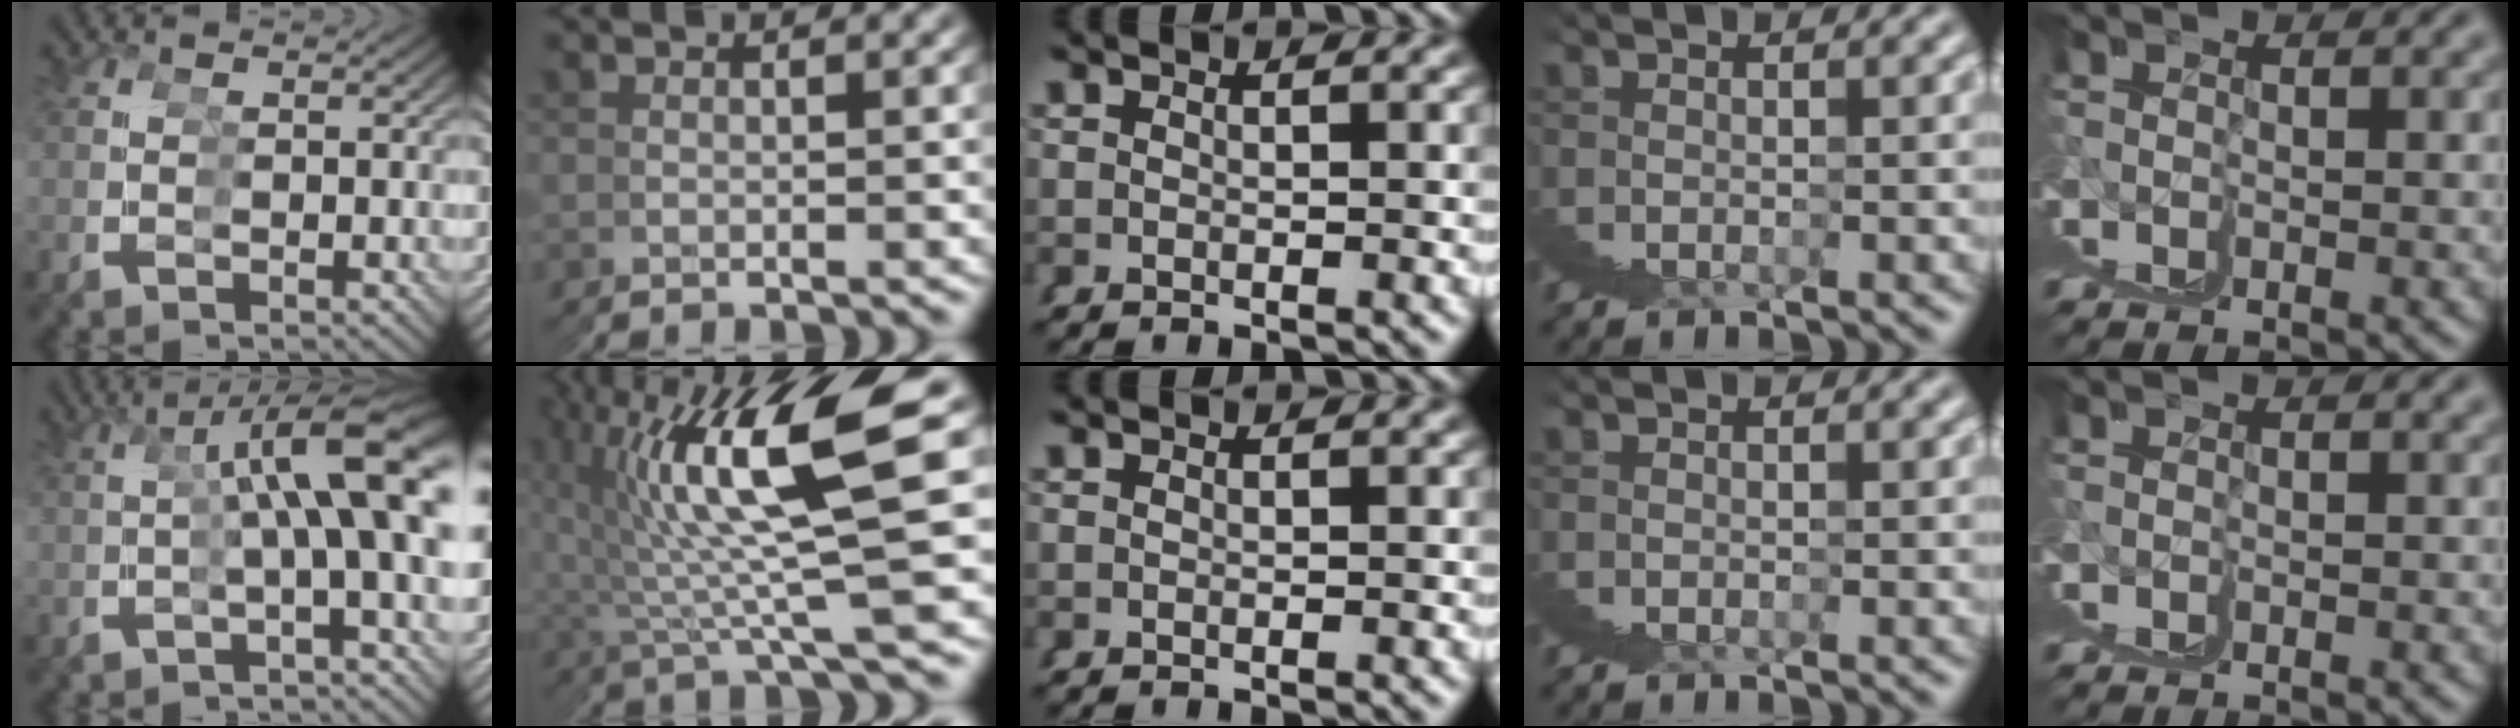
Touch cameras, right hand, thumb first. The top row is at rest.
{"thumb": {"total": 9.0, "force": [0.9, 2.2, 8.7], "torque": [-0.119, 0.027, 0.000]}, "index": {"total": 12.3, "force": [3.0, 5.0, 10.8], "torque": [-0.180, 0.027, 0.047]}}